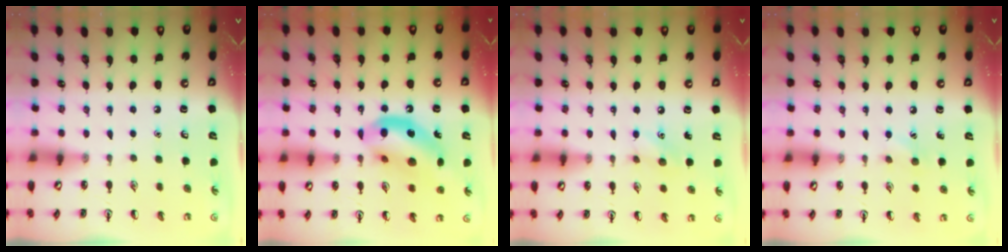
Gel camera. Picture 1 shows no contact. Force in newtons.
{"total": 14.7, "press": 14.1, "slide": 4.1}
{"total": 6.3, "press": 6.1, "slide": 1.4}
{"total": 6.2, "press": 5.9, "slide": 1.9}